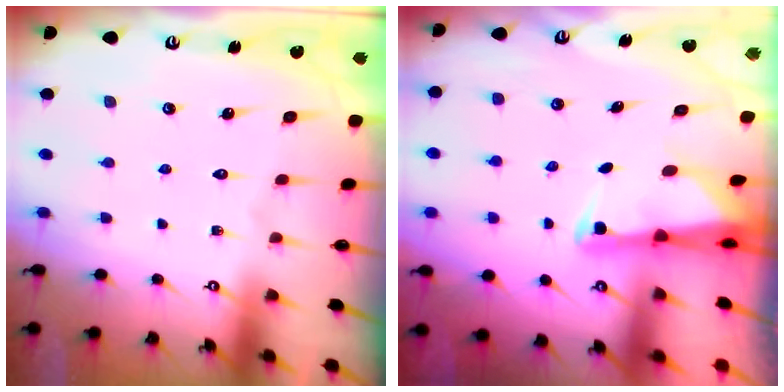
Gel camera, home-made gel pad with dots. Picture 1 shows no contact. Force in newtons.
{"total": 2.3, "press": 2.3, "slide": 0.5}